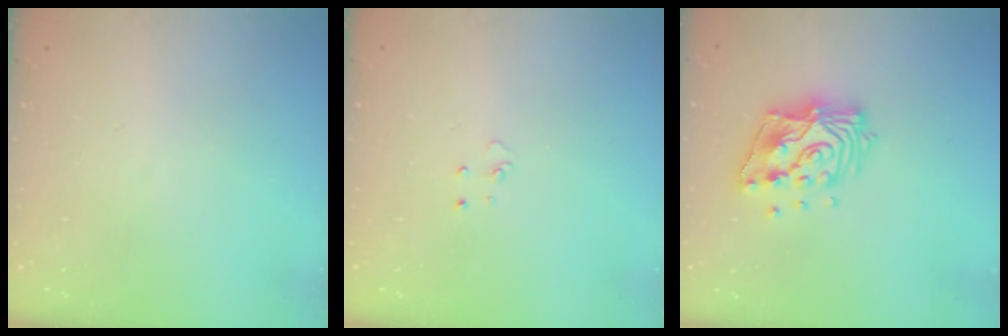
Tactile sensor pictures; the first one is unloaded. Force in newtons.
{"total": 2.9, "press": 2.9, "slide": 0.2}
{"total": 13.9, "press": 13.8, "slide": 1.5}